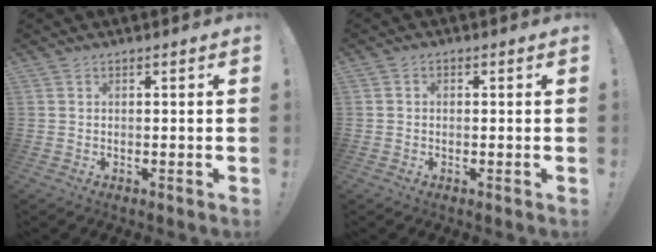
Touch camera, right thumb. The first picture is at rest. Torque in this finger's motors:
{"motor_torque": [-0.49, 0.13, 0.03, 0.00, 0.10]}